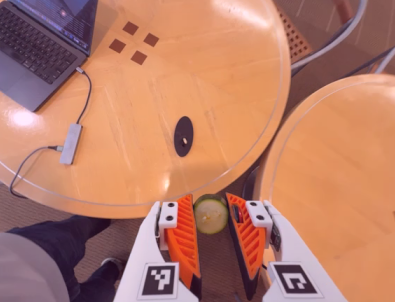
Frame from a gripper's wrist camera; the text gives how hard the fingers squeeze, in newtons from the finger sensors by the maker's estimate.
{"total": 7.7, "left": 8.0, "right": 7.5}